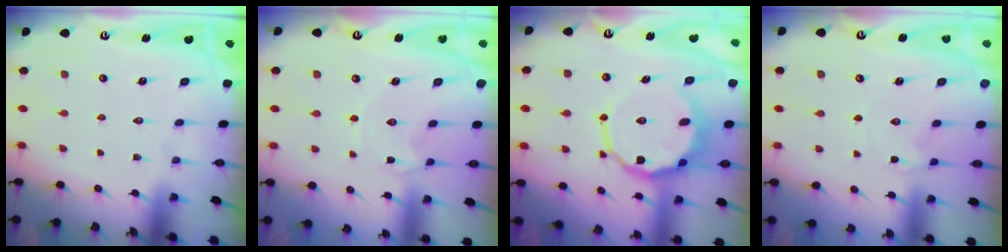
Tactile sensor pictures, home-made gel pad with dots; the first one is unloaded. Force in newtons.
{"total": 2.0, "press": 2.0, "slide": 0.2}
{"total": 10.4, "press": 9.9, "slide": 3.1}
{"total": 2.4, "press": 2.4, "slide": 0.3}